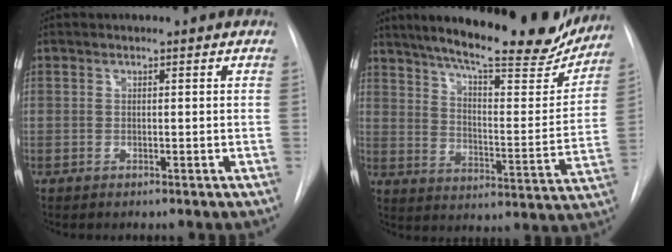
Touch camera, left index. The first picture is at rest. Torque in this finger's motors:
{"motor_torque": [1.02, -1.12, 0.67, 0.17]}